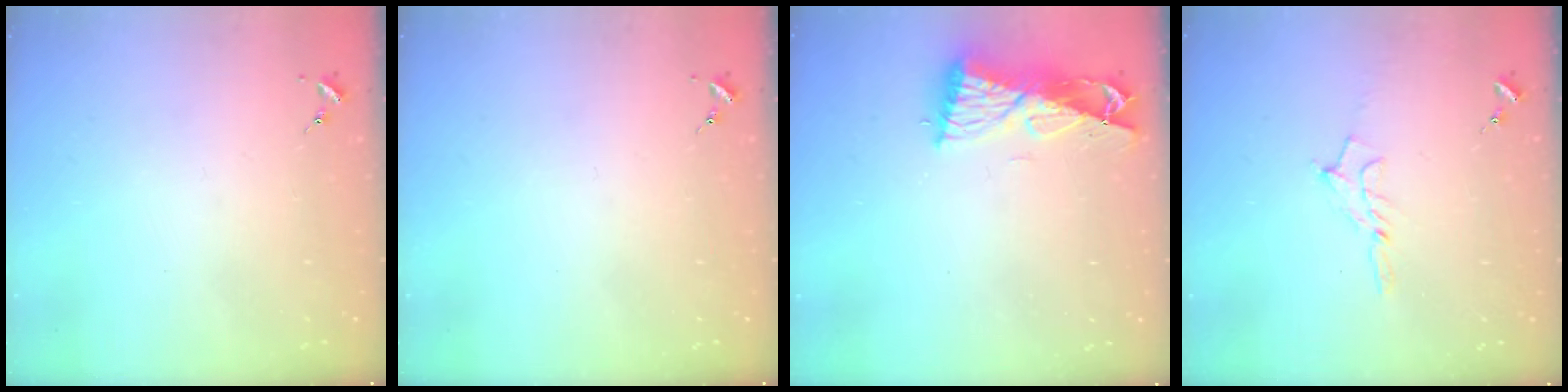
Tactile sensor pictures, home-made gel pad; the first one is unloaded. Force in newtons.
{"total": 0.0}
{"total": 9.6, "press": 9.5, "slide": 1.2}
{"total": 6.4, "press": 6.4, "slide": 0.7}